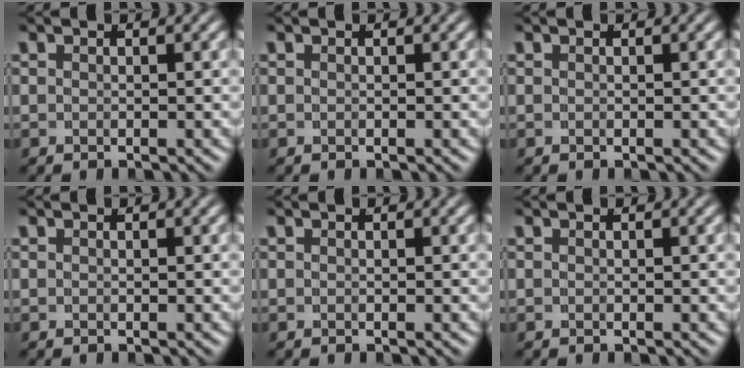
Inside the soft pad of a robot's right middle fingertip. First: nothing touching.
{"total": 0.0}
{"total": 0.0}
{"total": 0.0}
{"total": 0.0}
{"total": 0.0}